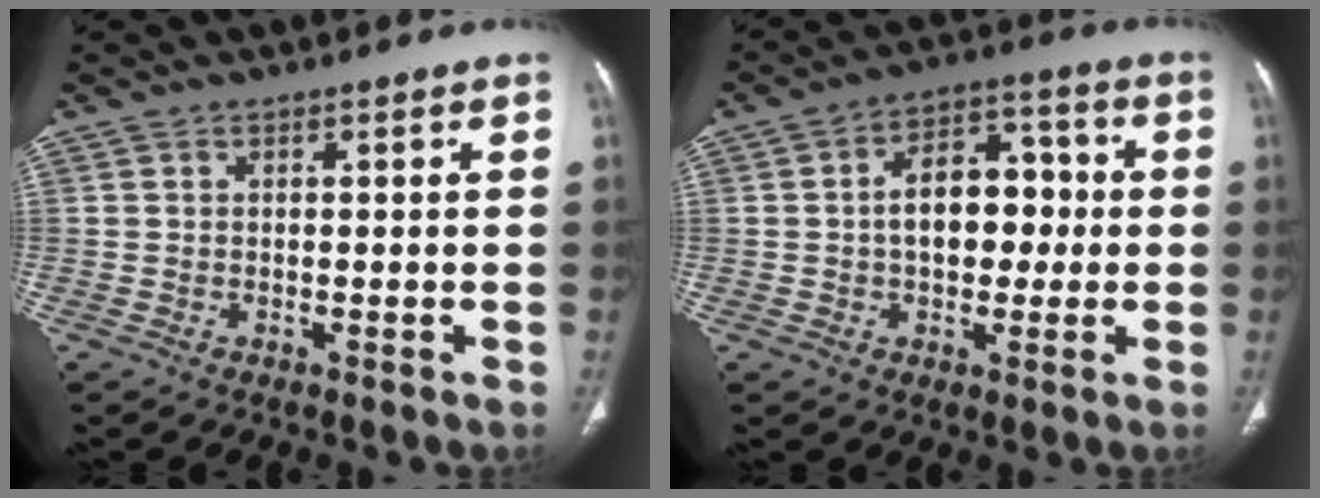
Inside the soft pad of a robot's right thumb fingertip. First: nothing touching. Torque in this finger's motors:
{"motor_torque": [1.51, 1.45, 0.58, -0.67, 0.27]}